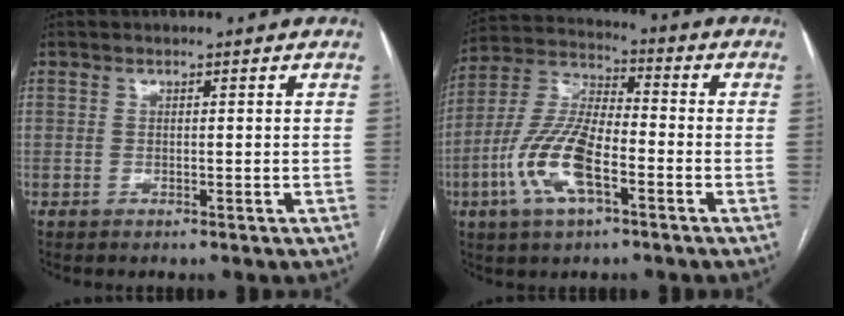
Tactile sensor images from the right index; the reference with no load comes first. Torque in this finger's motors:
{"motor_torque": [1.60, -0.55, 0.39, 0.21]}